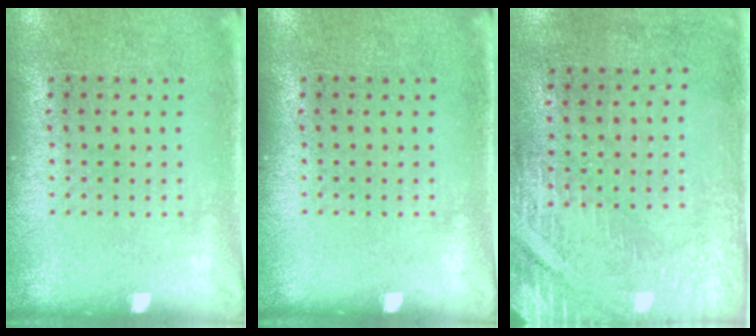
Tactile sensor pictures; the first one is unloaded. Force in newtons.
{"total": 0.0}
{"total": 2.8, "press": 2.4, "slide": 1.4}